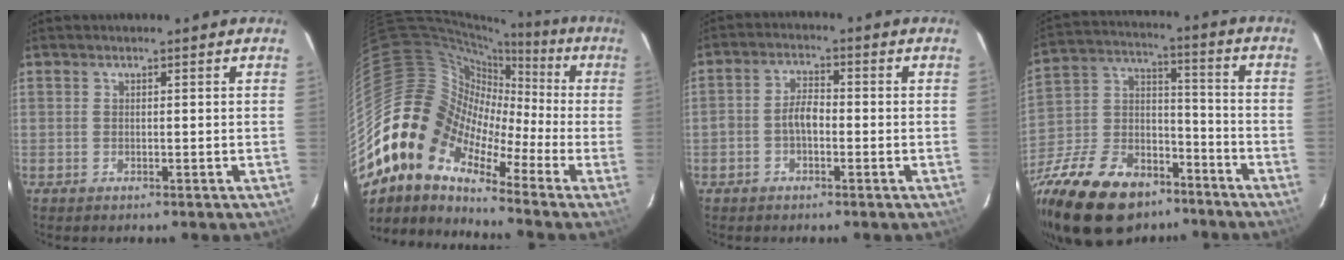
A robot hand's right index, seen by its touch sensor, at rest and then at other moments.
{"total": 14.3, "force": [-6.3, 10.3, 7.6], "torque": [-0.123, 0.007, -0.144]}
{"total": 3.6, "force": [-1.3, 1.9, 2.8], "torque": [-0.058, 0.012, -0.025]}
{"total": 28.8, "force": [-20.0, 14.9, 14.2], "torque": [-0.324, 0.013, -0.319]}